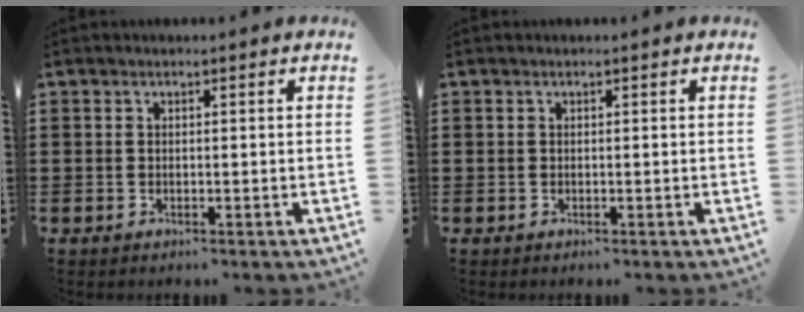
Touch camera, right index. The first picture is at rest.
{"total": 0.0}